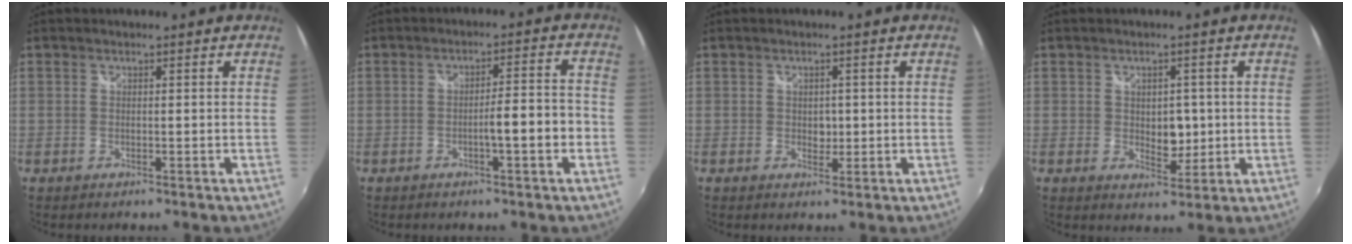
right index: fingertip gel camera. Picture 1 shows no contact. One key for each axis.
{"total": 5.6, "fx": -2.1, "fy": 0.4, "fz": 5.1, "tx": -0.082, "ty": 0.004, "tz": -0.027}
{"total": 2.0, "fx": -0.1, "fy": 1.7, "fz": 1.0, "tx": -0.013, "ty": -0.001, "tz": -0.001}
{"total": 4.5, "fx": 0.0, "fy": 3.2, "fz": 3.2, "tx": -0.047, "ty": -0.005, "tz": 0.003}